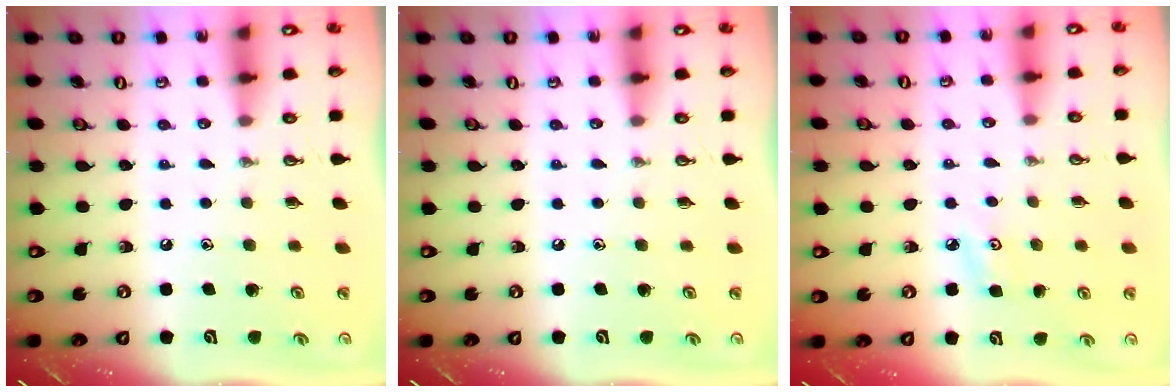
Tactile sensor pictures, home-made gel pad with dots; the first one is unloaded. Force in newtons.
{"total": 0.0}
{"total": 3.9, "press": 3.8, "slide": 0.6}